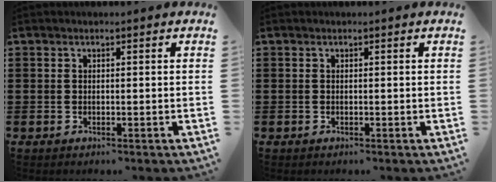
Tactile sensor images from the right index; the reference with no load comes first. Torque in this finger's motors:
{"motor_torque": [0.33, 0.20, 0.00, 0.01]}